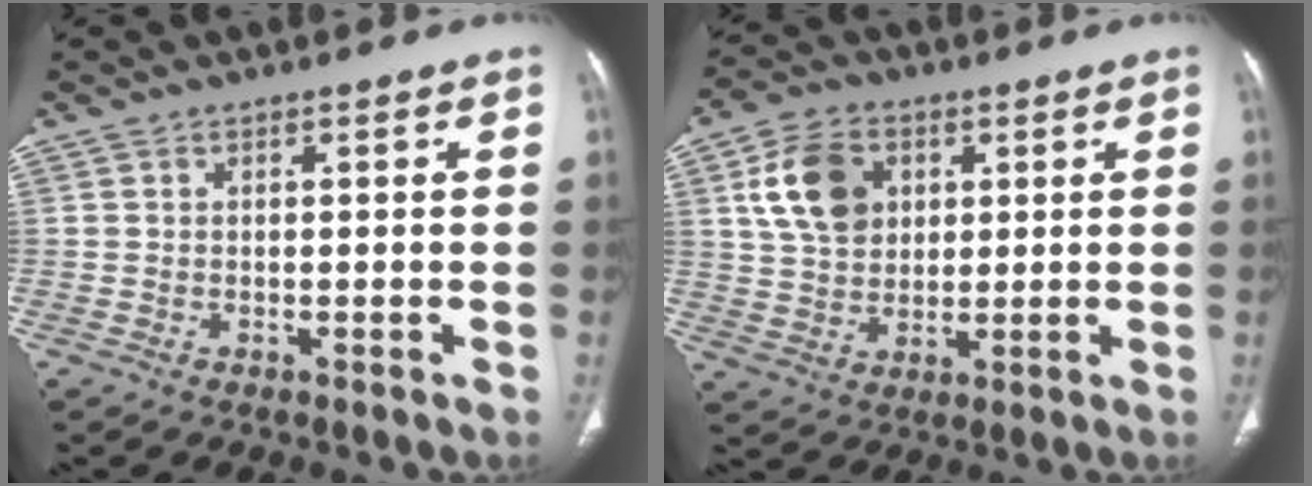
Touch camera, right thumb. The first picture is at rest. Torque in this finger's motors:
{"motor_torque": [0.72, 0.83, 0.50, -0.42, 0.38]}